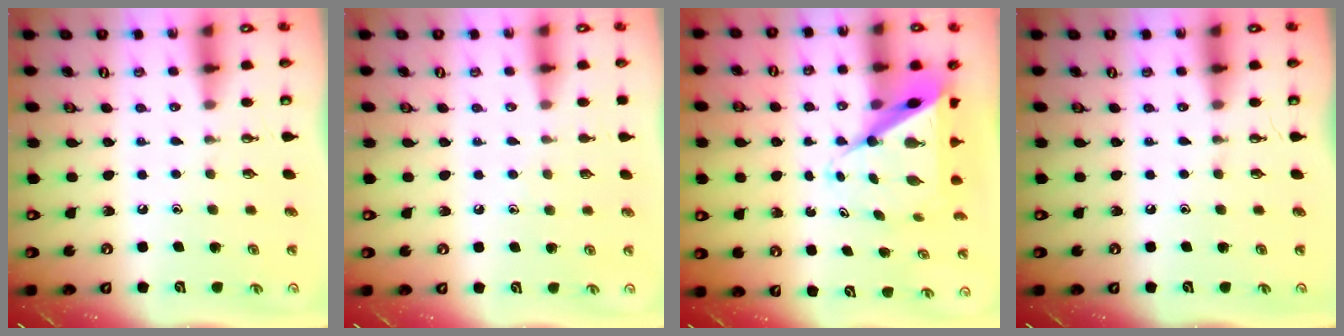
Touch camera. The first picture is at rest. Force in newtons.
{"total": 4.2, "press": 4.2, "slide": 0.5}
{"total": 10.0, "press": 9.9, "slide": 0.9}
{"total": 0.0}